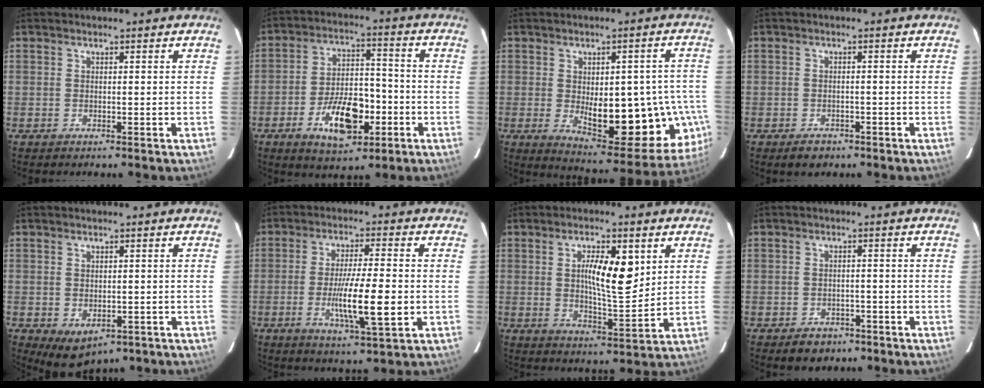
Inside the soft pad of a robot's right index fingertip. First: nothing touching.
{"total": 11.5, "force": [-4.6, 5.2, 9.2], "torque": [-0.167, 0.009, -0.072]}
{"total": 17.8, "force": [-3.4, 6.9, 16.0], "torque": [-0.165, 0.010, -0.019]}
{"total": 2.0, "force": [-1.3, 1.5, 0.4], "torque": [-0.008, 0.004, -0.014]}
{"total": 5.1, "force": [-2.4, 3.3, 3.1], "torque": [-0.051, -0.008, -0.019]}
{"total": 10.2, "force": [-2.1, 0.7, 10.0], "torque": [-0.171, -0.014, -0.038]}
{"total": 9.2, "force": [2.7, 2.4, 8.5], "torque": [-0.140, -0.001, 0.048]}
{"total": 3.9, "force": [-2.6, 2.7, 1.1], "torque": [-0.016, 0.006, -0.030]}